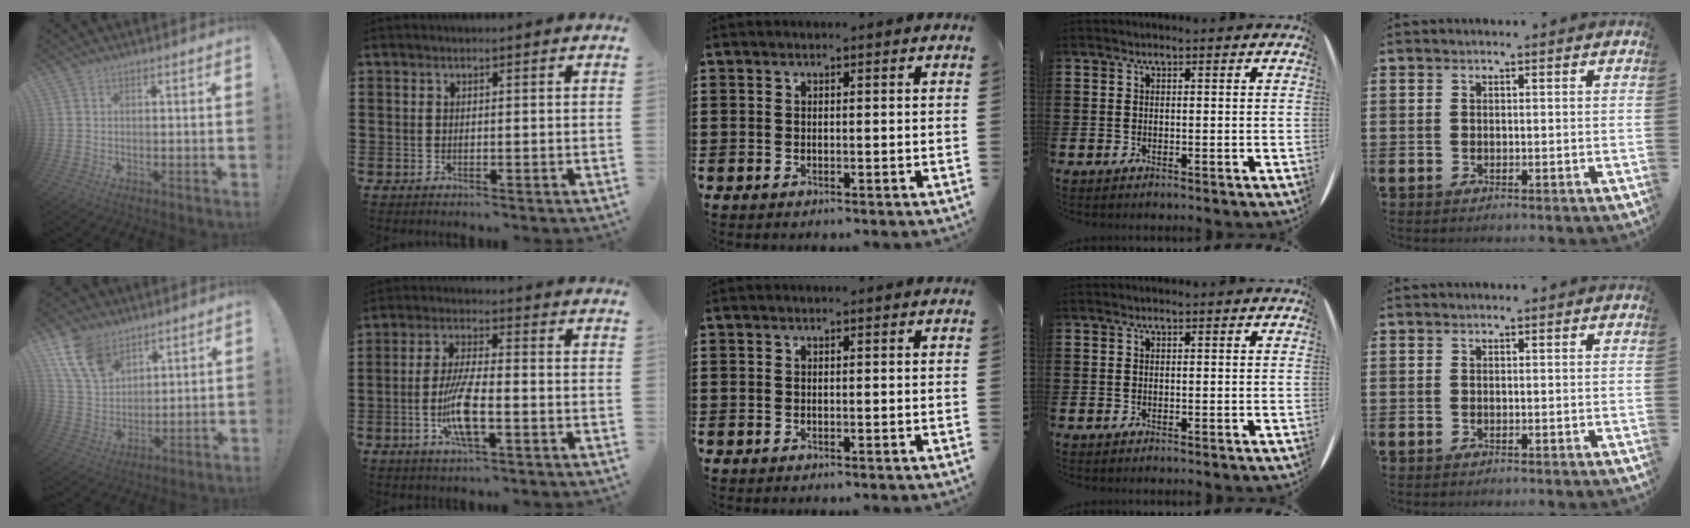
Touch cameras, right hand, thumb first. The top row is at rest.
{"thumb": {"total": 12.9, "force": [8.2, 8.1, 5.9], "torque": [-0.119, -0.034, 0.164]}, "index": {"total": 7.9, "force": [-2.2, 2.0, 7.3], "torque": [-0.155, -0.010, -0.044]}}